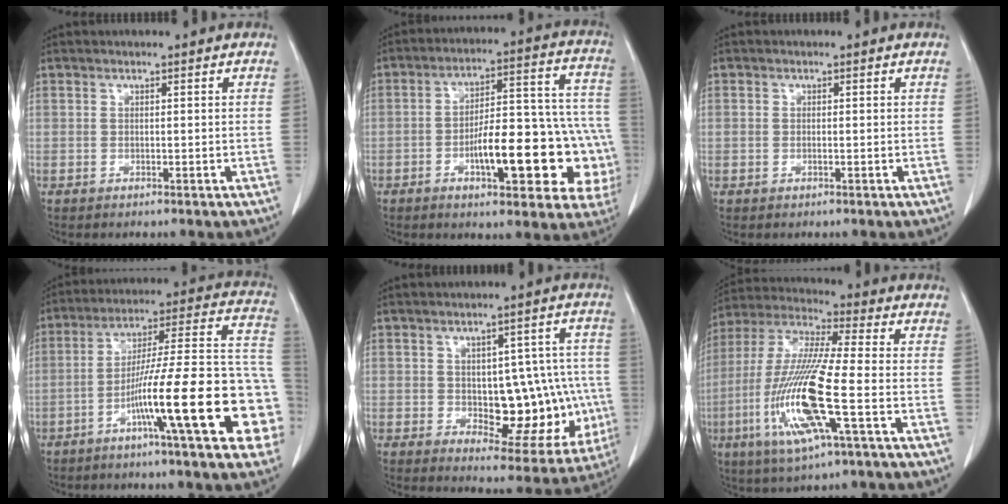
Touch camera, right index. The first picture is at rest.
{"total": 20.1, "force": [-6.0, 6.2, 18.2], "torque": [-0.163, 0.045, -0.066]}
{"total": 0.8, "force": [0.0, 0.5, 0.6], "torque": [-0.014, 0.005, 0.001]}
{"total": 21.8, "force": [-7.9, 1.2, 20.3], "torque": [-0.232, 0.017, -0.121]}
{"total": 14.4, "force": [-1.6, 6.8, 12.6], "torque": [-0.139, 0.025, 0.000]}
{"total": 16.7, "force": [-4.7, 1.1, 15.9], "torque": [-0.340, -0.017, -0.091]}